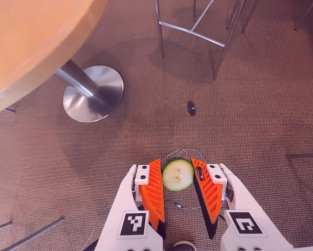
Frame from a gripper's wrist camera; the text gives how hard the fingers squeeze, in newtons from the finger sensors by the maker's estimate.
{"total": 9.9, "left": 9.6, "right": 10.2}